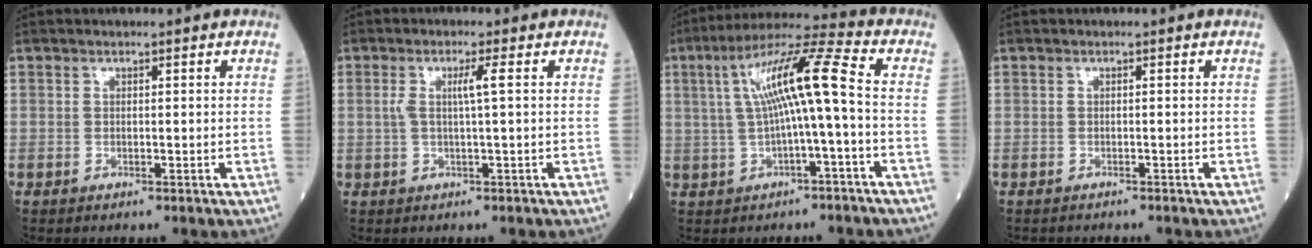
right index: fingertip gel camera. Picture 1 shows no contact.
{"total": 2.6, "force": [0.5, -0.4, 2.6], "torque": [-0.053, 0.004, 0.010]}
{"total": 11.2, "force": [0.5, 0.2, 11.2], "torque": [-0.199, 0.032, 0.008]}
{"total": 1.8, "force": [-1.7, 0.6, 0.4], "torque": [-0.008, -0.001, -0.022]}